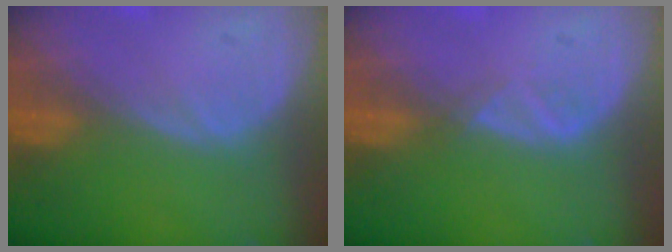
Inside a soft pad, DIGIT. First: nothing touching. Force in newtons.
{"total": 1.3, "press": 1.2, "slide": 0.7}